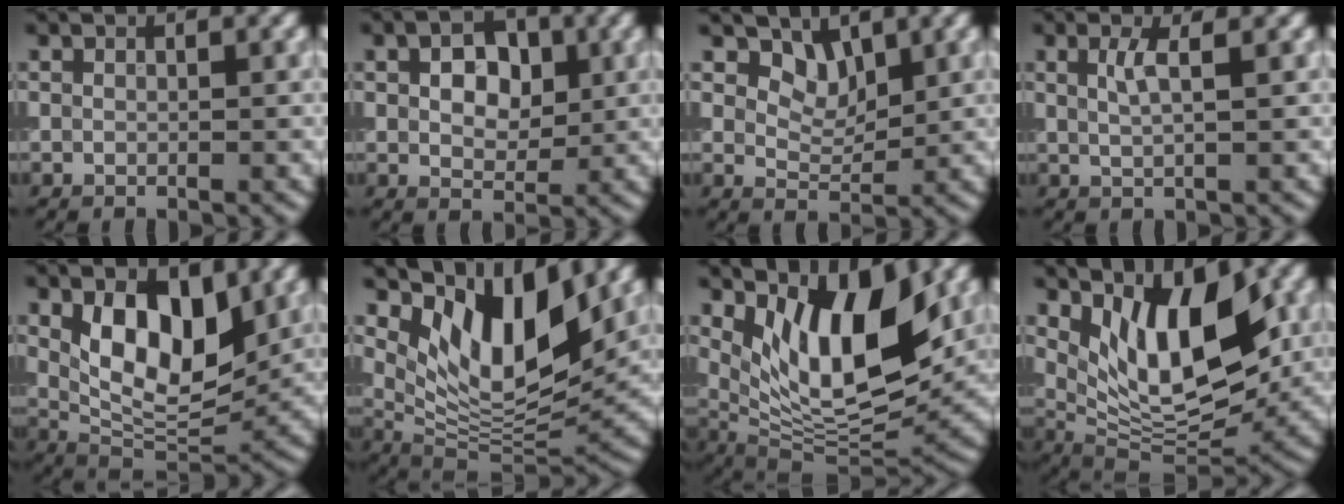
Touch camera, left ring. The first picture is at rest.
{"total": 4.4, "force": [1.1, 2.9, 3.1], "torque": [-0.050, 0.002, 0.013]}
{"total": 2.8, "force": [1.9, 1.6, 1.2], "torque": [-0.026, -0.017, 0.034]}
{"total": 2.1, "force": [0.8, 0.6, 1.9], "torque": [-0.031, -0.001, 0.012]}
{"total": 8.4, "force": [2.5, 4.2, 6.8], "torque": [-0.115, -0.011, 0.040]}
{"total": 10.3, "force": [5.0, 4.2, 7.9], "torque": [-0.125, -0.014, 0.095]}
{"total": 10.6, "force": [3.7, 4.3, 9.0], "torque": [-0.146, -0.017, 0.071]}
{"total": 9.4, "force": [3.0, 4.3, 7.8], "torque": [-0.124, -0.019, 0.054]}